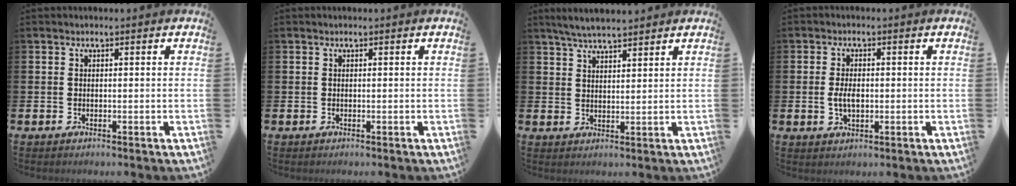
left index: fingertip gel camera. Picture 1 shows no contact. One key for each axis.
{"total": 0.0}
{"total": 4.4, "fx": 4.1, "fy": 0.4, "fz": 1.3, "tx": -0.033, "ty": -0.012, "tz": 0.074}
{"total": 3.1, "fx": -0.1, "fy": 1.8, "fz": 2.6, "tx": -0.039, "ty": 0.002, "tz": -0.006}